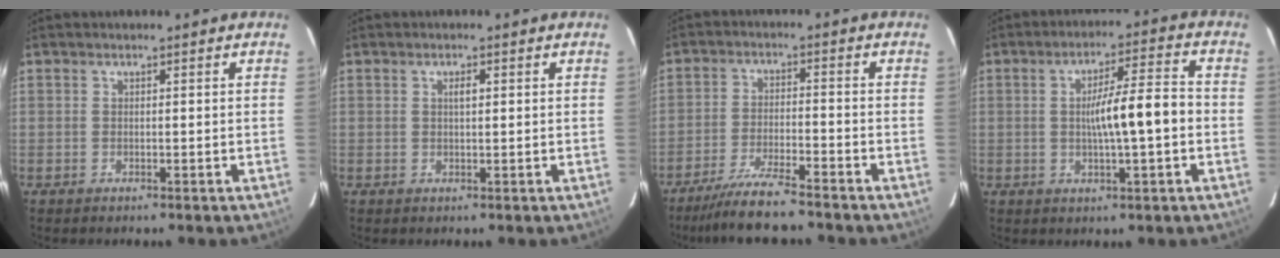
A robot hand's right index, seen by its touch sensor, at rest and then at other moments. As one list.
[{"total": 1.4, "force": [0.4, 0.4, 1.3], "torque": [-0.024, 0.002, 0.006]}, {"total": 8.3, "force": [-7.2, 0.0, 4.1], "torque": [-0.072, -0.026, -0.125]}, {"total": 8.6, "force": [-0.8, 0.7, 8.6], "torque": [-0.141, 0.014, -0.014]}]